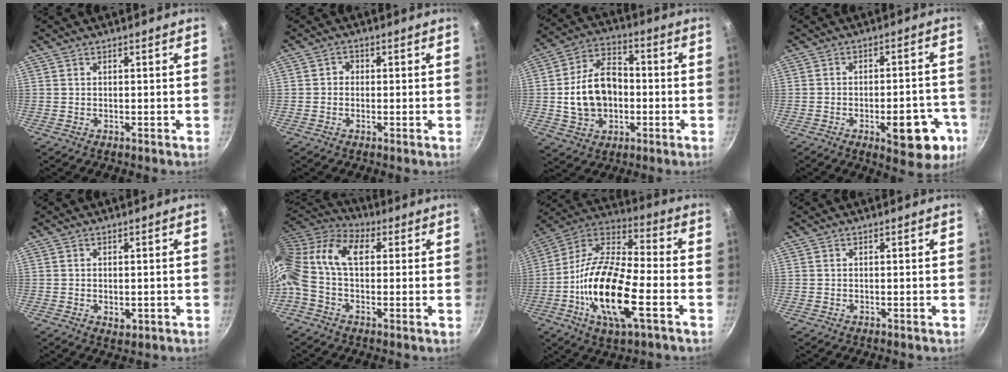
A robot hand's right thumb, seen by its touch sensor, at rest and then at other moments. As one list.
[{"total": 1.5, "force": [-0.3, 1.3, 0.6], "torque": [-0.004, 0.005, -0.010]}, {"total": 14.3, "force": [-1.3, 10.3, 9.8], "torque": [-0.146, 0.031, -0.023]}, {"total": 13.3, "force": [-5.3, 5.7, 10.7], "torque": [-0.093, 0.026, -0.063]}, {"total": 2.3, "force": [-0.4, 1.5, 1.7], "torque": [-0.025, -0.005, -0.003]}, {"total": 16.8, "force": [3.2, 9.5, 13.5], "torque": [-0.266, 0.031, 0.034]}, {"total": 20.8, "force": [-6.4, 7.7, 18.2], "torque": [-0.345, 0.029, -0.141]}, {"total": 0.0}]